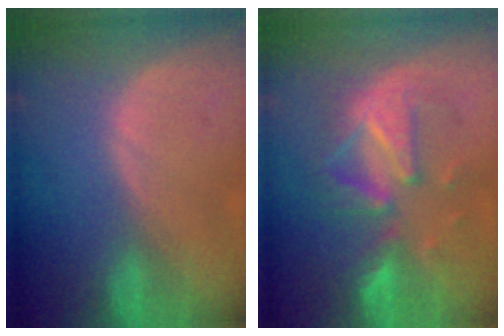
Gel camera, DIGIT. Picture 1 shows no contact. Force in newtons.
{"total": 9.5, "press": 9.0, "slide": 3.0}